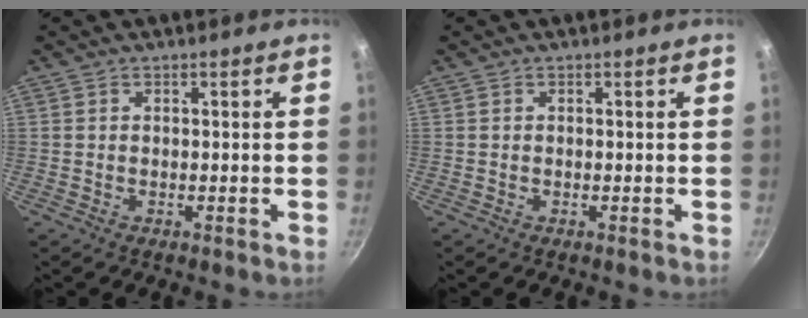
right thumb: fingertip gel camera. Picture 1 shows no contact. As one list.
[{"total": 0.0}]